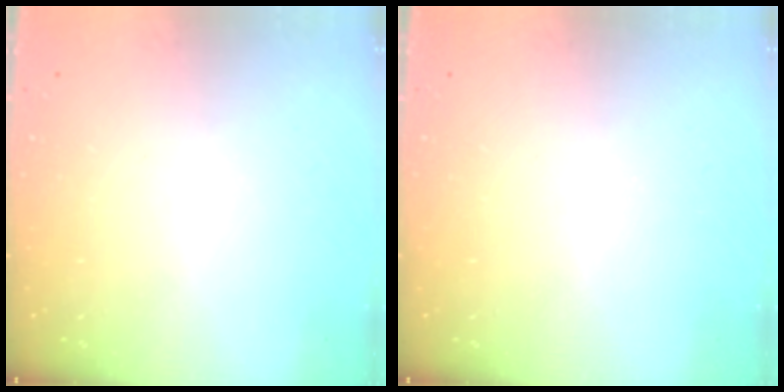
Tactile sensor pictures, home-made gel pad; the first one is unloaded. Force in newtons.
{"total": 0.0}